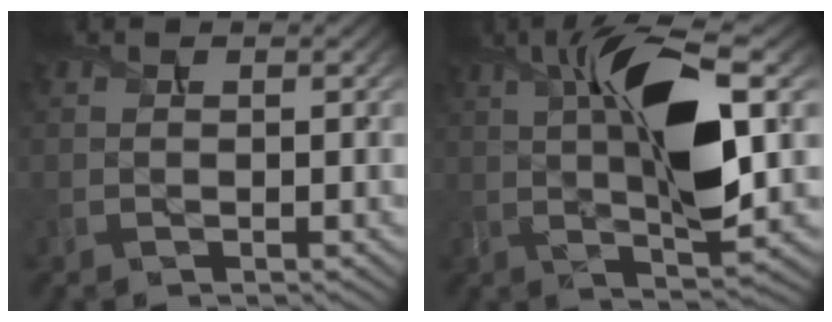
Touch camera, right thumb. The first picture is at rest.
{"total": 13.1, "force": [2.8, 3.8, 12.2], "torque": [-0.213, 0.007, 0.045]}